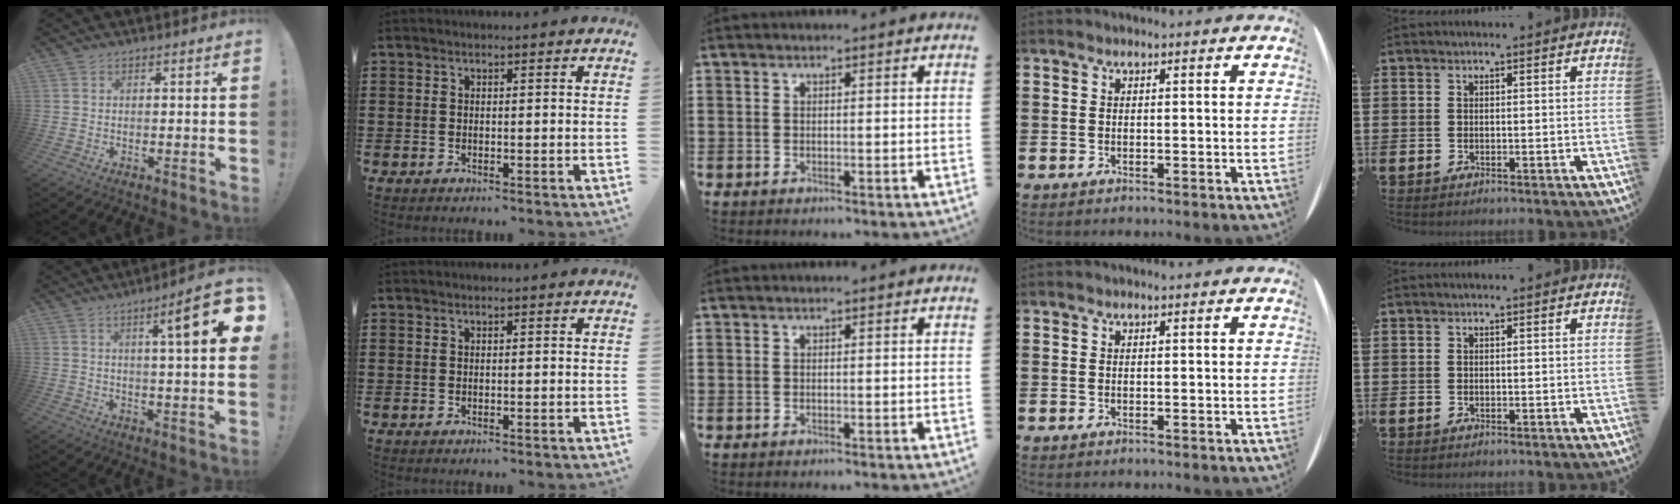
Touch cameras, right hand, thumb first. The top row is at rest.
{"thumb": {"total": 13.3, "force": [4.3, 1.3, 12.5], "torque": [-0.176, -0.021, 0.052]}}